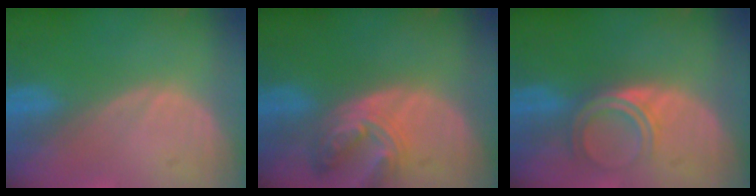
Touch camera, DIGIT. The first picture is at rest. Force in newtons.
{"total": 6.6, "press": 6.4, "slide": 1.7}
{"total": 4.8, "press": 4.0, "slide": 2.6}